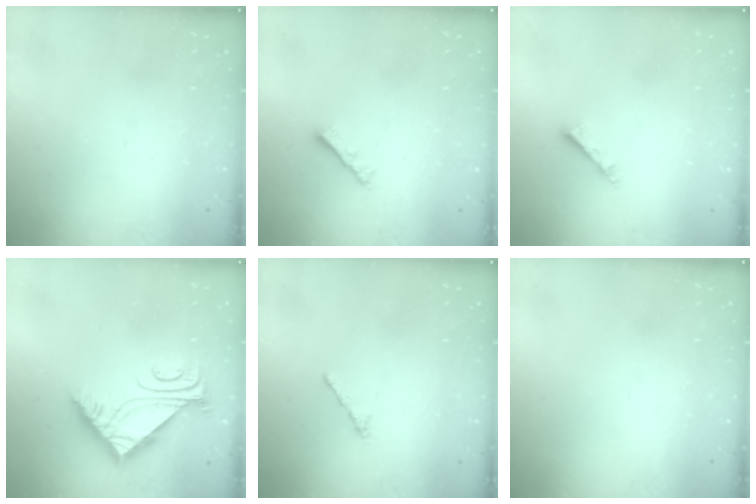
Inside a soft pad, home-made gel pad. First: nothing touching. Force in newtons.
{"total": 2.4, "press": 2.4, "slide": 0.6}
{"total": 2.3, "press": 2.3, "slide": 0.1}
{"total": 7.0, "press": 6.9, "slide": 0.9}
{"total": 0.5, "press": 0.4, "slide": 0.3}
{"total": 0.0}